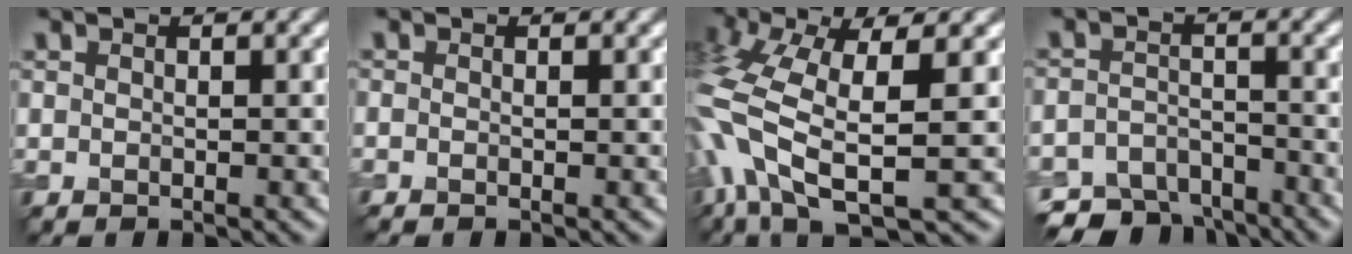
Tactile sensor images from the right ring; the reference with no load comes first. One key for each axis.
{"total": 0.6, "fx": -0.4, "fy": 0.2, "fz": 0.4, "tx": -0.008, "ty": -0.007, "tz": -0.007}
{"total": 11.6, "fx": -2.0, "fy": 4.7, "fz": 10.4, "tx": -0.246, "ty": -0.019, "tz": -0.034}
{"total": 6.2, "fx": -5.4, "fy": 2.6, "fz": 1.7, "tx": -0.028, "ty": -0.014, "tz": -0.096}